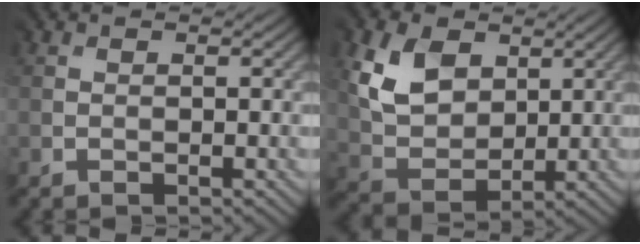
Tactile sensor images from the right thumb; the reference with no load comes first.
{"total": 7.8, "force": [3.5, 5.7, 4.1], "torque": [-0.121, 0.000, 0.066]}